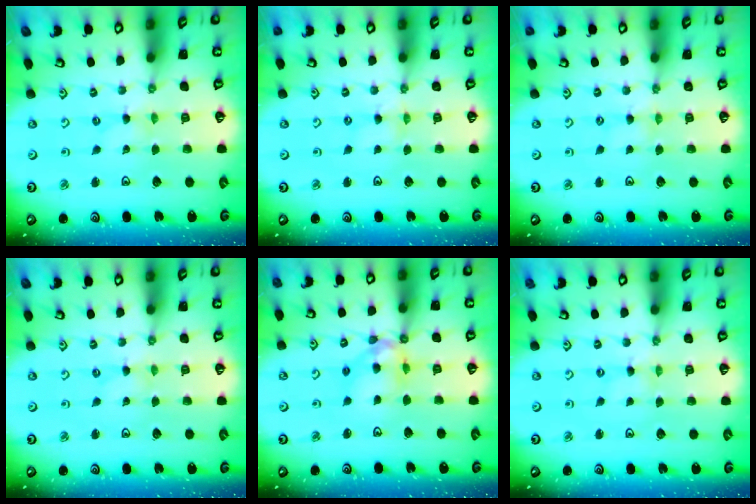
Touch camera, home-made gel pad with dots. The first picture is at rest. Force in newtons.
{"total": 1.7, "press": 1.7, "slide": 0.2}
{"total": 1.2, "press": 1.1, "slide": 0.3}
{"total": 0.0}
{"total": 11.8, "press": 11.8, "slide": 0.9}
{"total": 0.0}